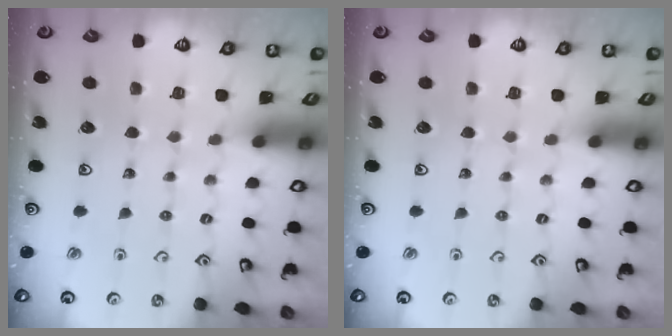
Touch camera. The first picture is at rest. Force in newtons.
{"total": 0.0}